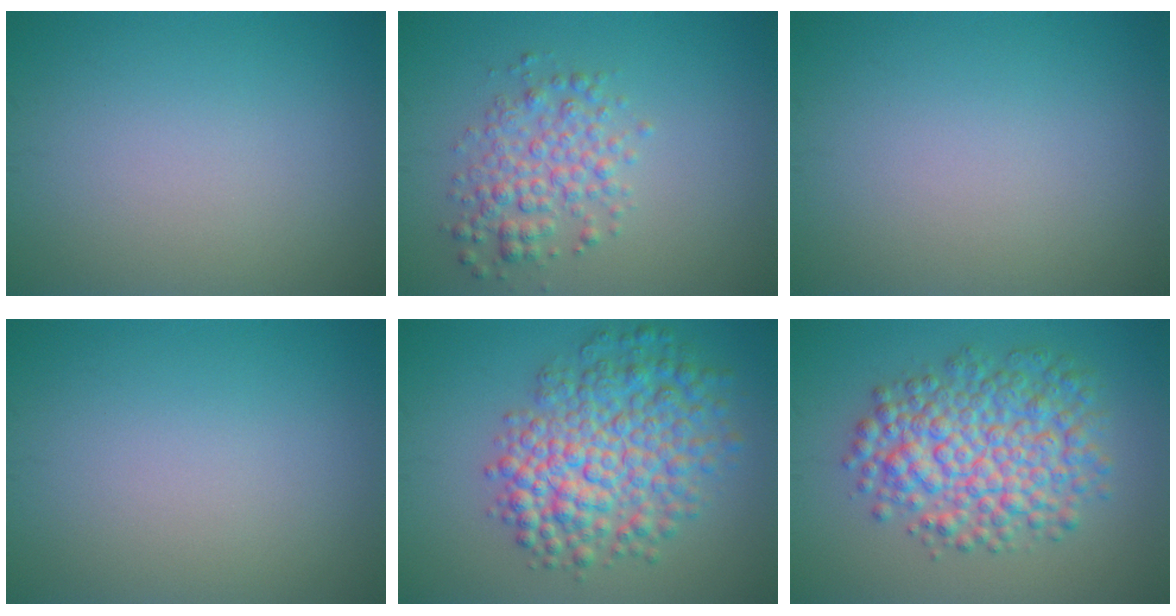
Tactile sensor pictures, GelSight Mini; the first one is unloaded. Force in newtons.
{"total": 3.5, "press": 3.5, "slide": 0.1}
{"total": 0.0}
{"total": 0.0}
{"total": 8.1, "press": 8.1, "slide": 0.2}
{"total": 7.6, "press": 7.6, "slide": 0.2}